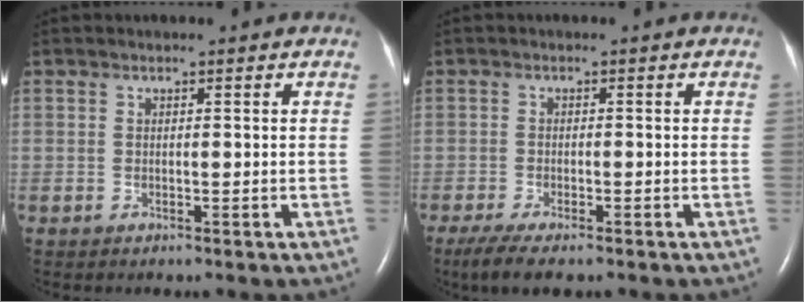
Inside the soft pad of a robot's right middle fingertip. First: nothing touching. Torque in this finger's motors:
{"motor_torque": [0.49, -0.41, 0.06, 0.02]}